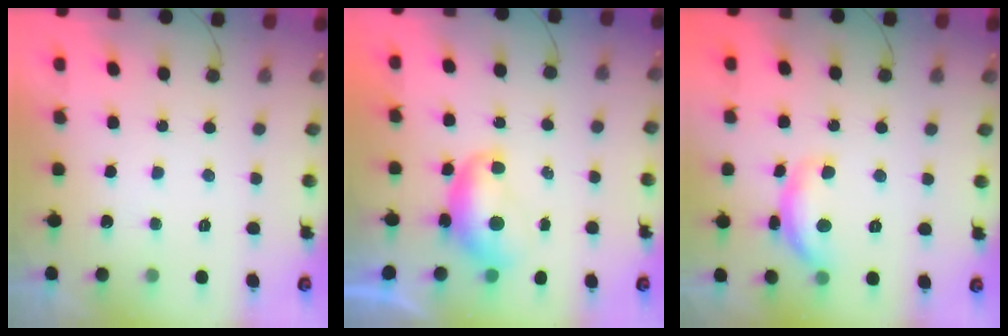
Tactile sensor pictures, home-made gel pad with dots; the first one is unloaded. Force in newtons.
{"total": 7.7, "press": 7.6, "slide": 0.9}
{"total": 12.1, "press": 12.1, "slide": 0.6}